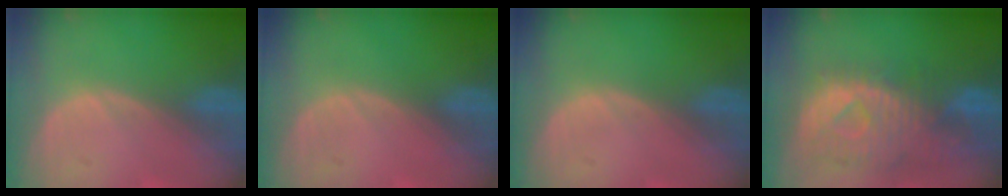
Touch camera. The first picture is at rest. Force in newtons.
{"total": 0.0}
{"total": 0.0}
{"total": 11.2, "press": 9.7, "slide": 5.6}